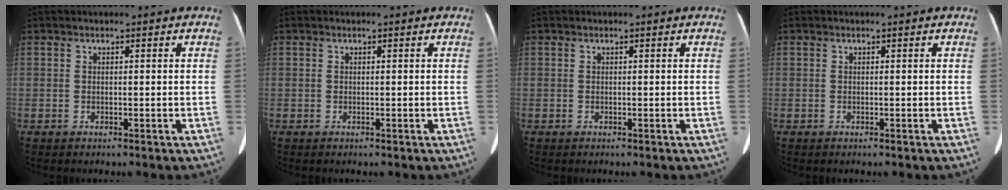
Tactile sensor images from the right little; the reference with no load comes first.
{"total": 0.0}
{"total": 0.0}
{"total": 0.0}